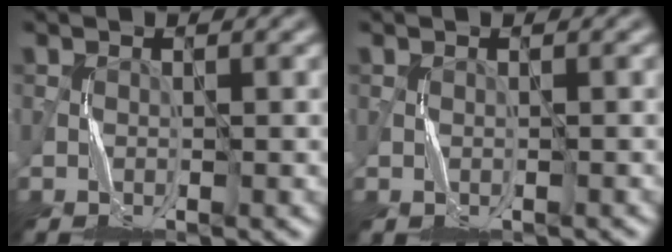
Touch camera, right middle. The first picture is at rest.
{"total": 0.7, "force": [0.0, 0.5, 0.4], "torque": [-0.013, 0.001, 0.002]}